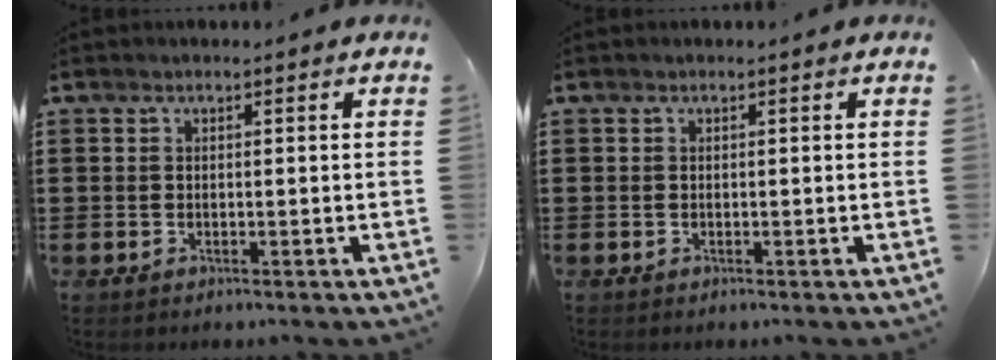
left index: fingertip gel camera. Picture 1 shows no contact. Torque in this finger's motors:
{"motor_torque": [-0.04, -0.04, 0.00, 0.00]}